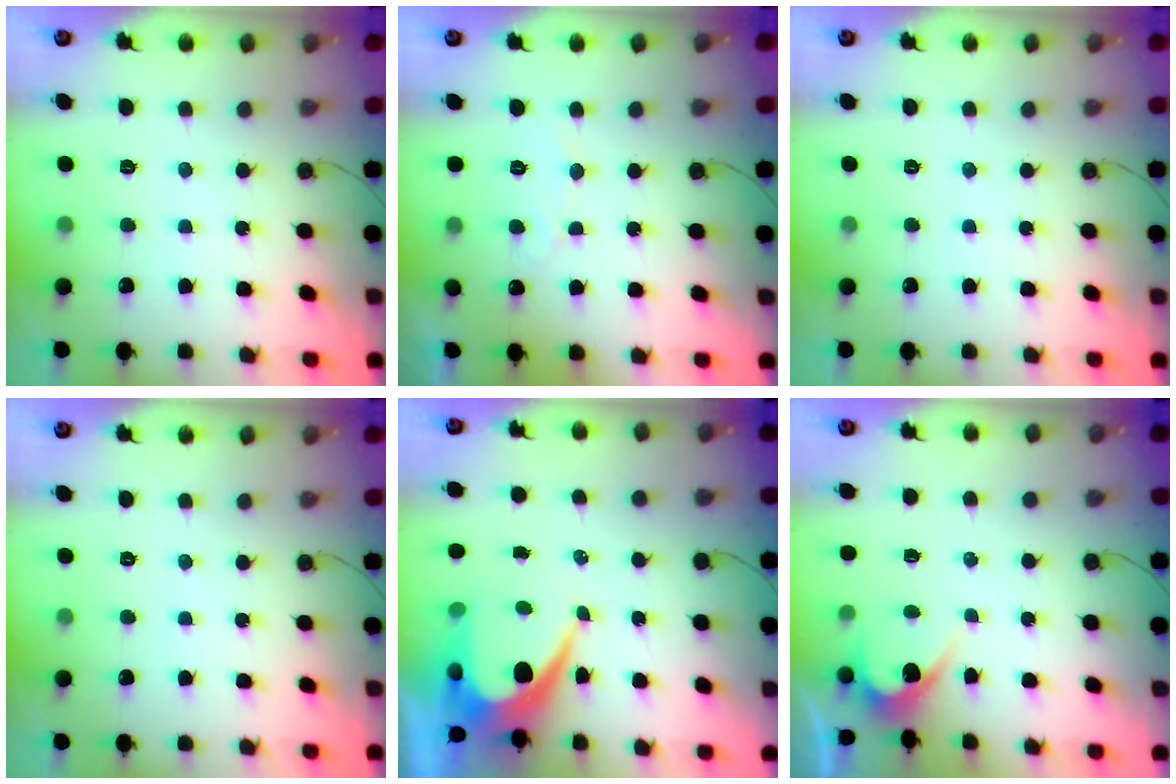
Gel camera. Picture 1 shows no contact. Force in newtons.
{"total": 5.0, "press": 4.9, "slide": 0.4}
{"total": 0.0}
{"total": 0.0}
{"total": 9.8, "press": 9.8, "slide": 0.7}
{"total": 3.0, "press": 3.0, "slide": 0.2}